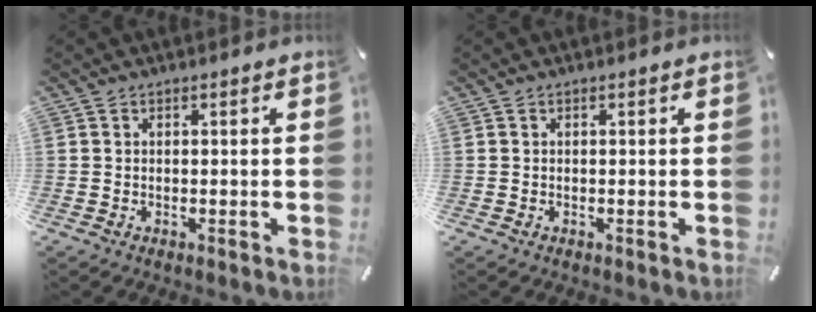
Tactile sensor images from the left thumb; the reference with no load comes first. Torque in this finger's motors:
{"motor_torque": [0.01, 0.04, -0.08, -0.03, -0.01]}